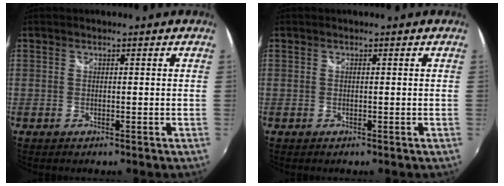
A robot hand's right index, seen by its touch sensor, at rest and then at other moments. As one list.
[{"total": 0.0}]